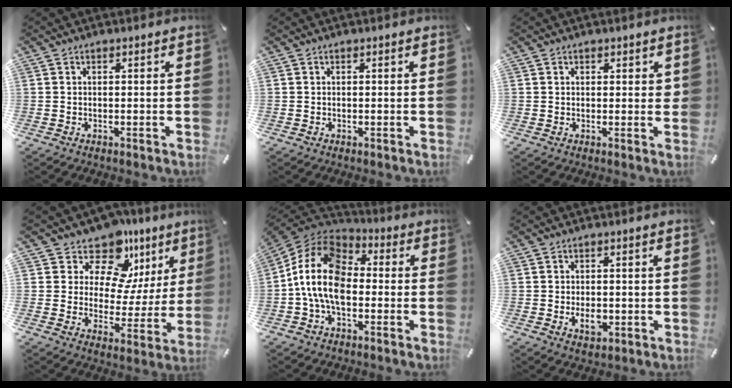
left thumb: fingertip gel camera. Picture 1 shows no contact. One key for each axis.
{"total": 0.0}
{"total": 1.4, "fx": 0.7, "fy": 1.1, "fz": 0.5, "tx": 0.005, "ty": -0.001, "tz": 0.008}
{"total": 13.1, "fx": 9.9, "fy": 7.5, "fz": 4.1, "tx": -0.068, "ty": -0.092, "tz": 0.175}
{"total": 14.4, "fx": -3.2, "fy": 9.7, "fz": 10.2, "tx": -0.225, "ty": 0.021, "tz": -0.065}
{"total": 4.0, "fx": -0.8, "fy": 2.8, "fz": 2.8, "tx": -0.045, "ty": -0.008, "tz": -0.018}